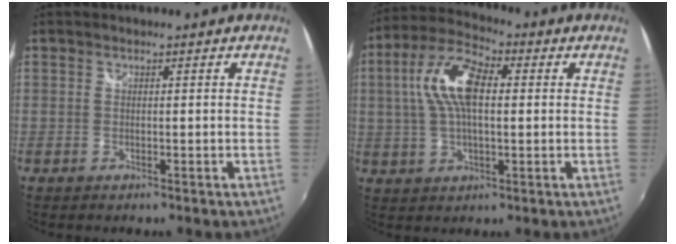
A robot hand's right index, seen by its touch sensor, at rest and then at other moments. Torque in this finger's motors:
{"motor_torque": [0.81, 0.24, 0.64, 0.21]}